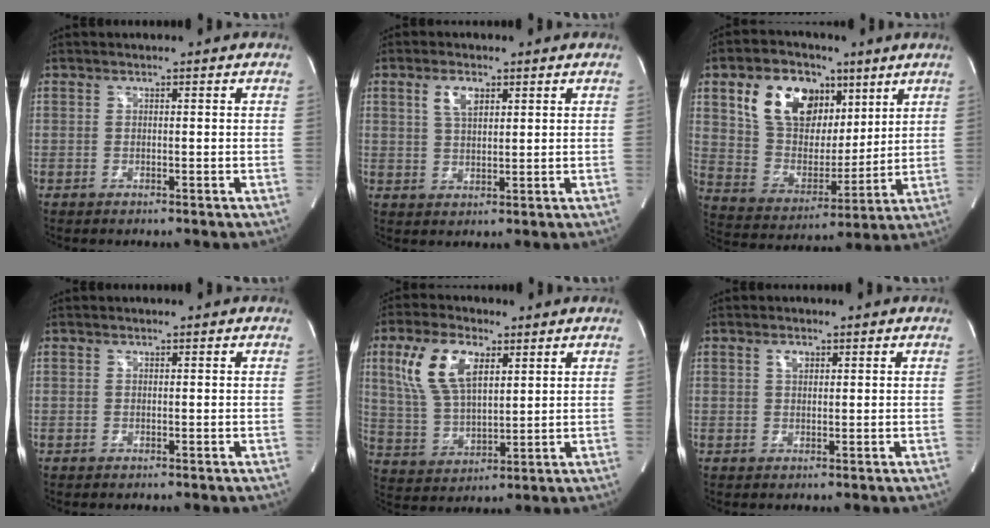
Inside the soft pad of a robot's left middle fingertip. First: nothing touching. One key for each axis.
{"total": 4.0, "fx": 2.0, "fy": 1.8, "fz": 3.0, "tx": -0.060, "ty": 0.006, "tz": 0.040}
{"total": 15.4, "fx": 7.7, "fy": 10.0, "fz": 8.9, "tx": -0.180, "ty": 0.030, "tz": 0.147}
{"total": 0.0}
{"total": 11.5, "fx": 4.8, "fy": 5.2, "fz": 9.1, "tx": -0.201, "ty": 0.018, "tz": 0.099}
{"total": 1.7, "fx": 0.8, "fy": 0.9, "fz": 1.1, "tx": -0.020, "ty": 0.002, "tz": 0.015}